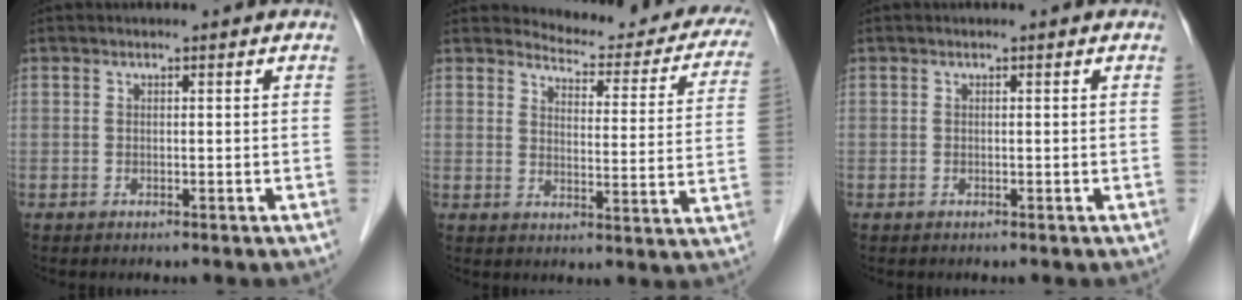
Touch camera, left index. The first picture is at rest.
{"total": 16.4, "force": [15.5, 3.8, 4.1], "torque": [-0.025, -0.061, 0.160]}
{"total": 0.0}